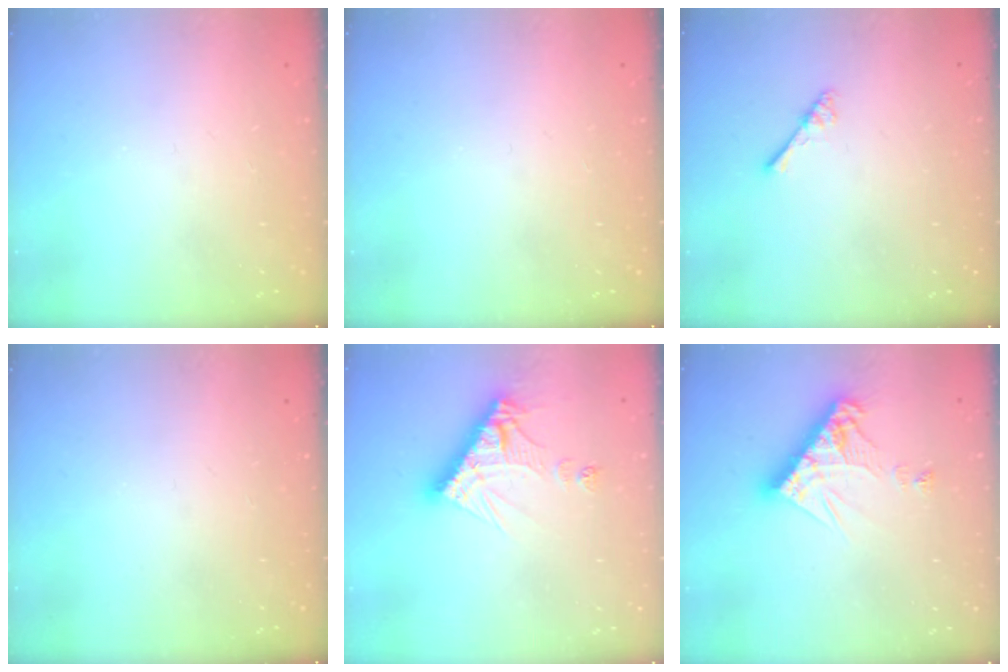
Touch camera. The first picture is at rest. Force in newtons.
{"total": 0.0}
{"total": 2.5, "press": 2.5, "slide": 0.4}
{"total": 0.0}
{"total": 11.2, "press": 11.2, "slide": 1.0}
{"total": 11.6, "press": 11.6, "slide": 1.0}